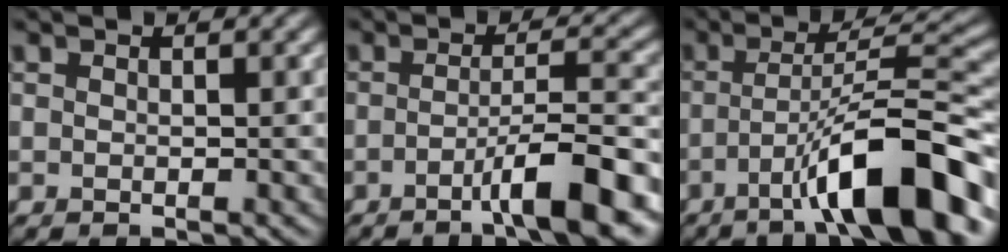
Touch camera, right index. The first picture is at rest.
{"total": 7.4, "force": [-3.6, 1.3, 6.3], "torque": [-0.087, 0.014, -0.061]}
{"total": 10.6, "force": [-5.1, 1.8, 9.1], "torque": [-0.127, 0.022, -0.082]}